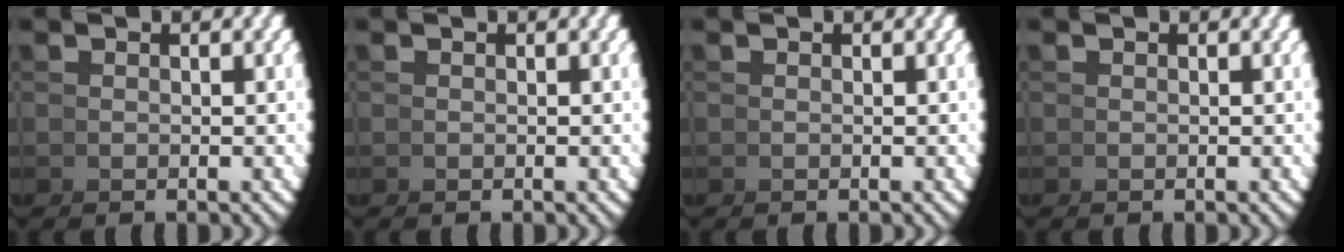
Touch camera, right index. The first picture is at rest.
{"total": 0.0}
{"total": 0.0}
{"total": 0.0}